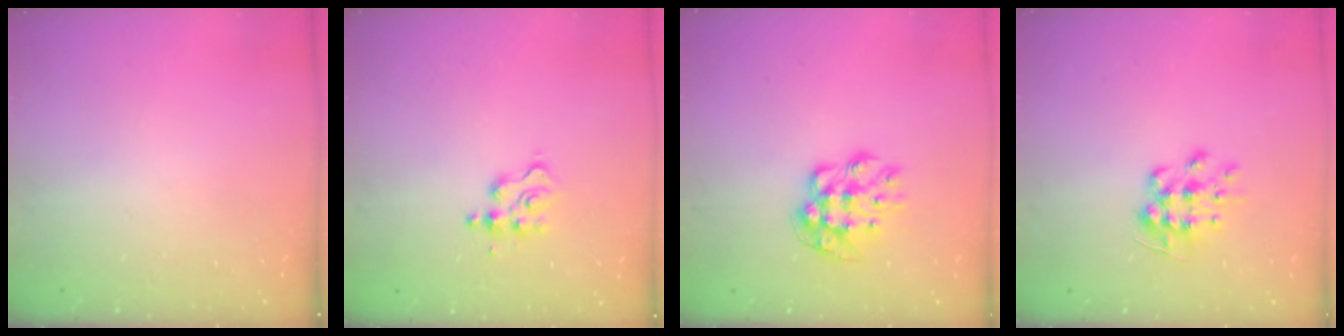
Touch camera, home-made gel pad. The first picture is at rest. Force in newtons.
{"total": 3.9, "press": 3.8, "slide": 0.6}
{"total": 10.1, "press": 10.1, "slide": 0.6}
{"total": 8.8, "press": 8.8, "slide": 0.4}